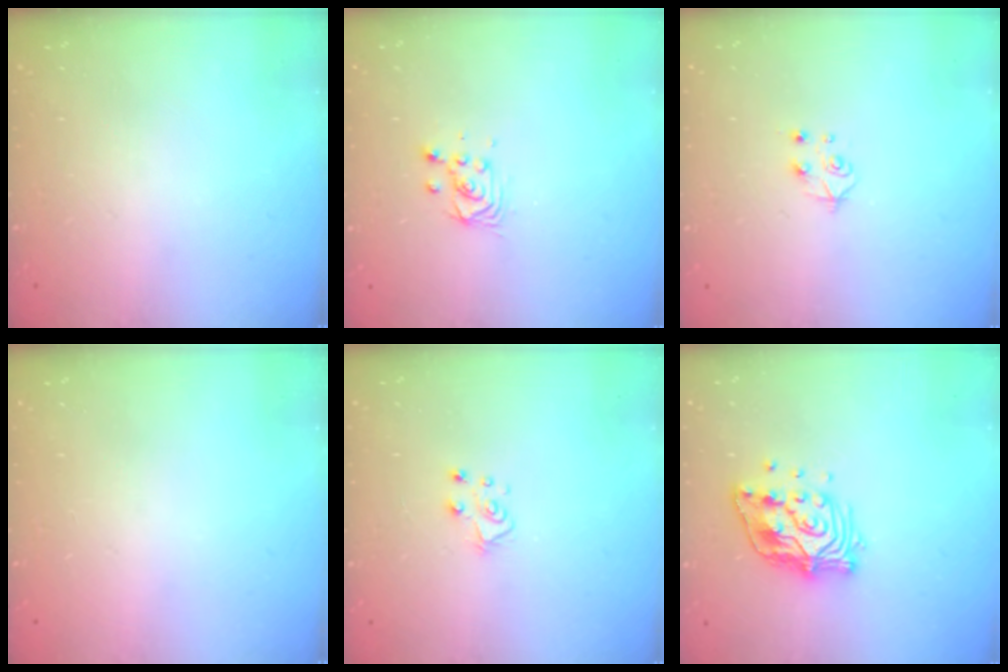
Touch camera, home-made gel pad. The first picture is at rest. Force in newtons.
{"total": 3.4, "press": 3.4, "slide": 0.2}
{"total": 5.0, "press": 4.9, "slide": 0.5}
{"total": 0.0}
{"total": 6.3, "press": 6.3, "slide": 0.3}
{"total": 13.7, "press": 13.7, "slide": 1.2}